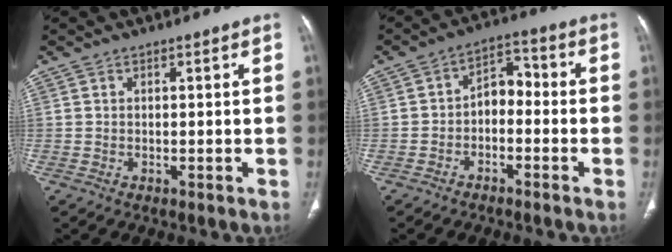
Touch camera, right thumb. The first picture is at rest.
{"total": 6.0, "force": [-1.8, 4.0, 4.0], "torque": [-0.044, 0.041, -0.044]}